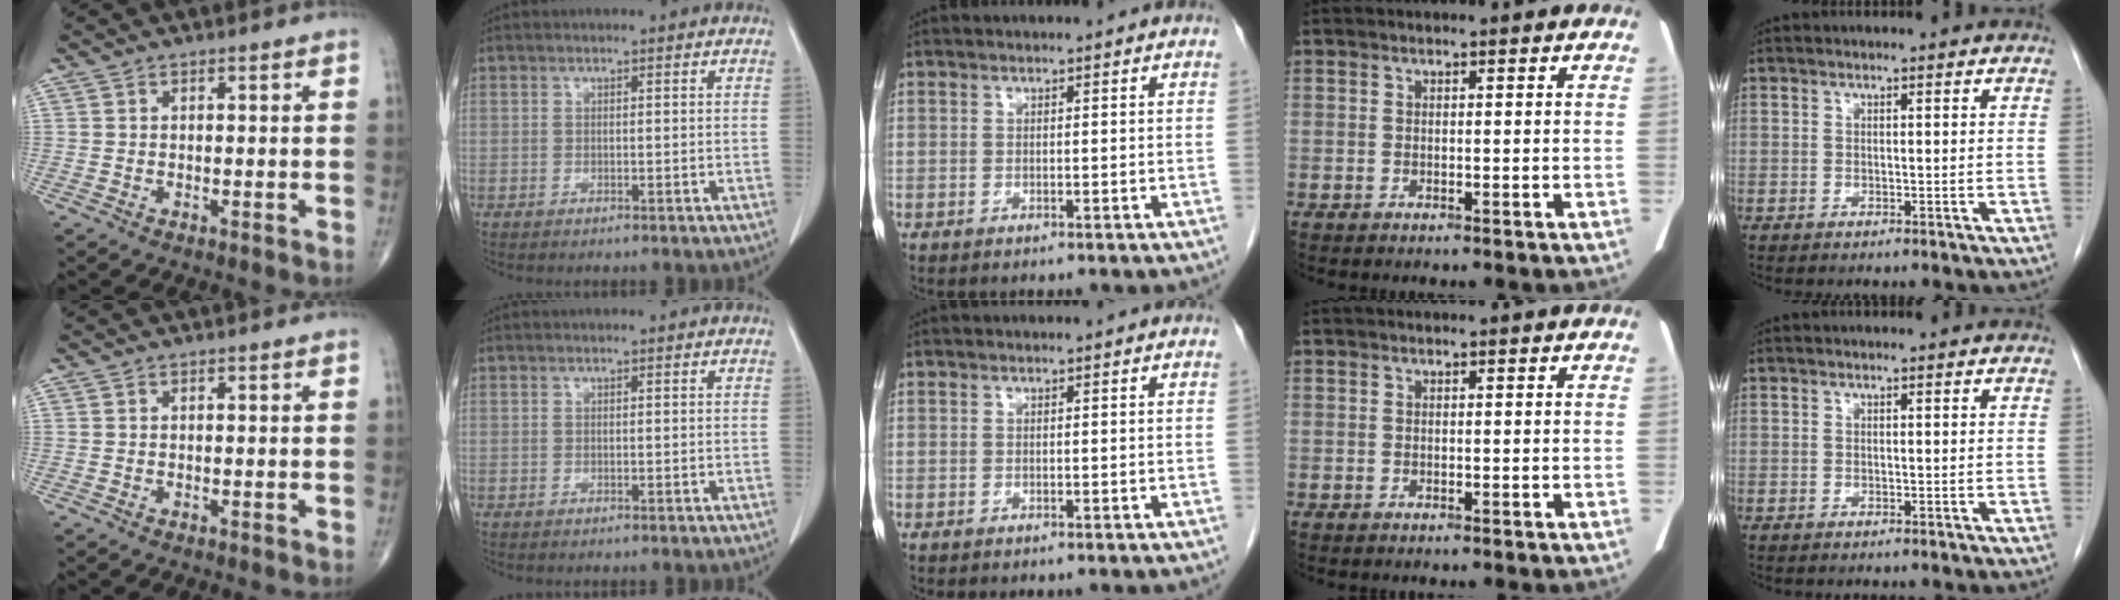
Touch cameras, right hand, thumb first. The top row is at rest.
{}